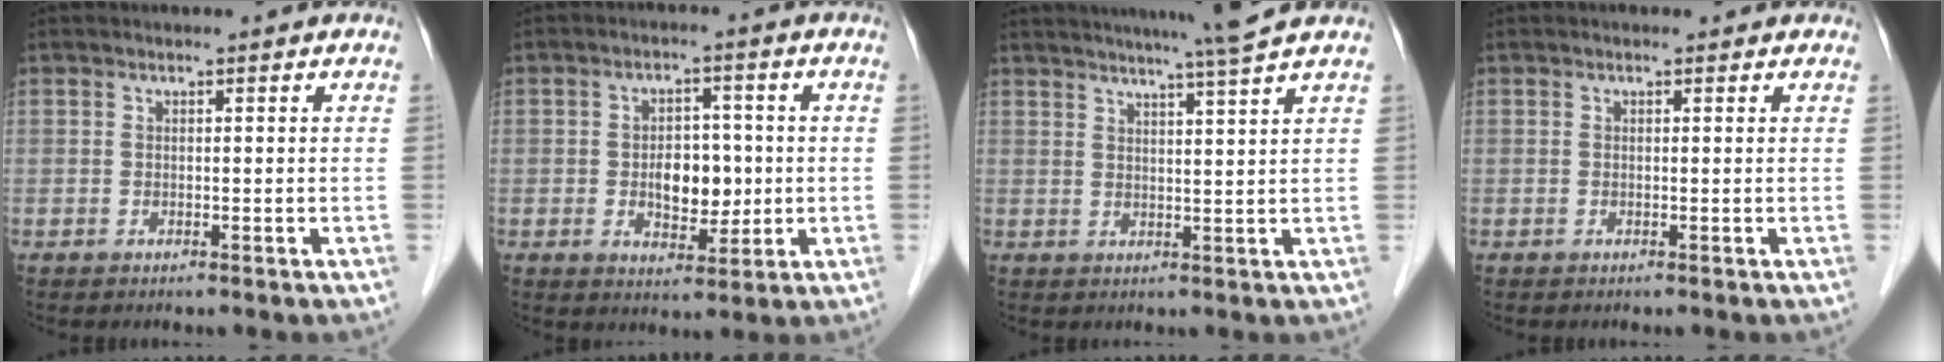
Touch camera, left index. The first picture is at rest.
{"total": 6.4, "force": [-0.5, 4.0, 5.0], "torque": [-0.080, 0.008, -0.002]}
{"total": 7.9, "force": [6.7, -1.8, 3.9], "torque": [-0.058, 0.000, 0.087]}
{"total": 0.0}